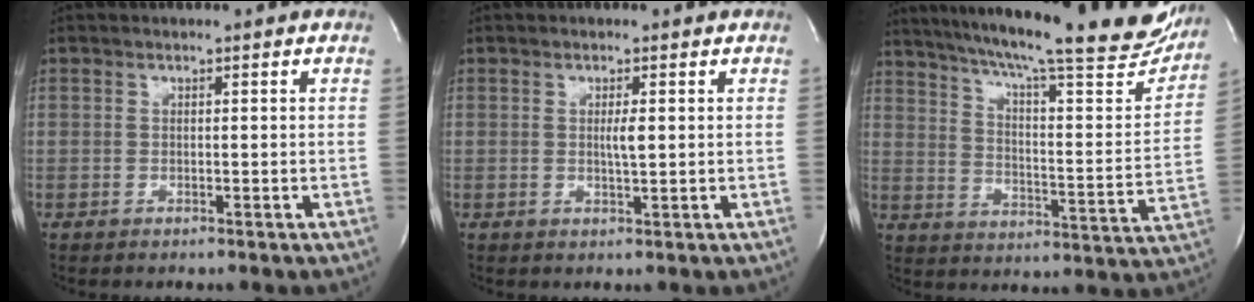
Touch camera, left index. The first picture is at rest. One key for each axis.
{"total": 1.8, "fx": 0.2, "fy": 0.1, "fz": 1.8, "tx": -0.036, "ty": -0.003, "tz": 0.004}
{"total": 28.6, "fx": 24.4, "fy": 3.7, "fz": 14.5, "tx": -0.233, "ty": -0.045, "tz": 0.317}